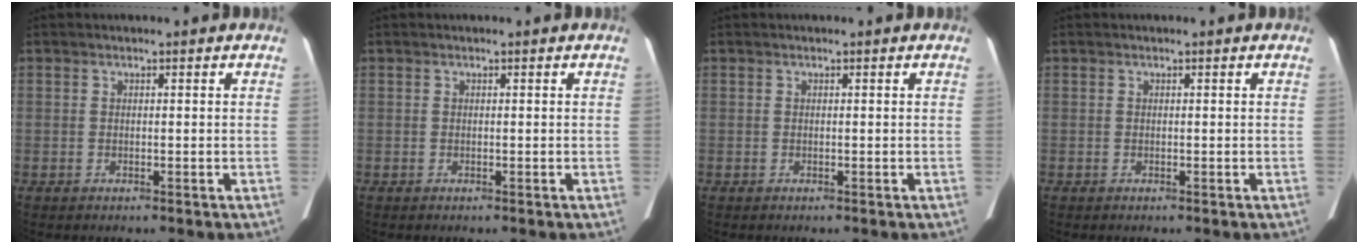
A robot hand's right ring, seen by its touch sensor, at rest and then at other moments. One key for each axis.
{"total": 0.0}
{"total": 0.0}
{"total": 0.0}